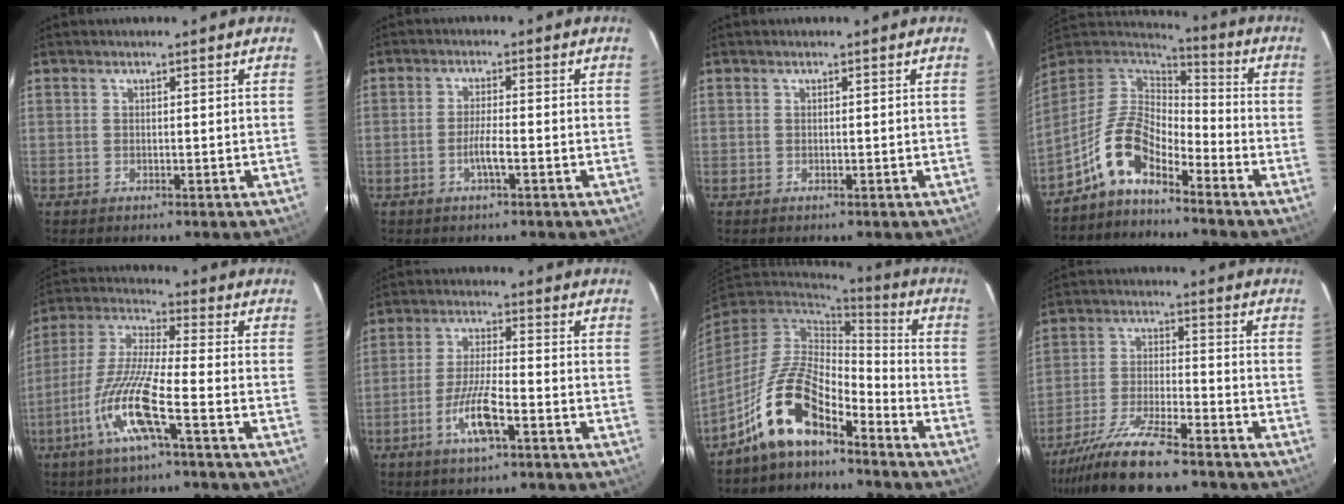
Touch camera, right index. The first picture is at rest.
{"total": 3.0, "force": [-1.2, 0.0, 2.8], "torque": [-0.055, -0.001, -0.025]}
{"total": 0.0}
{"total": 9.6, "force": [-6.3, 3.8, 6.3], "torque": [-0.139, 0.026, -0.125]}
{"total": 12.3, "force": [-5.2, 0.2, 11.1], "torque": [-0.236, -0.004, -0.108]}
{"total": 7.6, "force": [-3.5, 0.9, 6.7], "torque": [-0.133, -0.005, -0.065]}
{"total": 11.7, "force": [-7.8, 3.9, 7.8], "torque": [-0.170, 0.017, -0.151]}
{"total": 11.2, "force": [-9.3, 0.9, 6.2], "torque": [-0.112, -0.020, -0.166]}